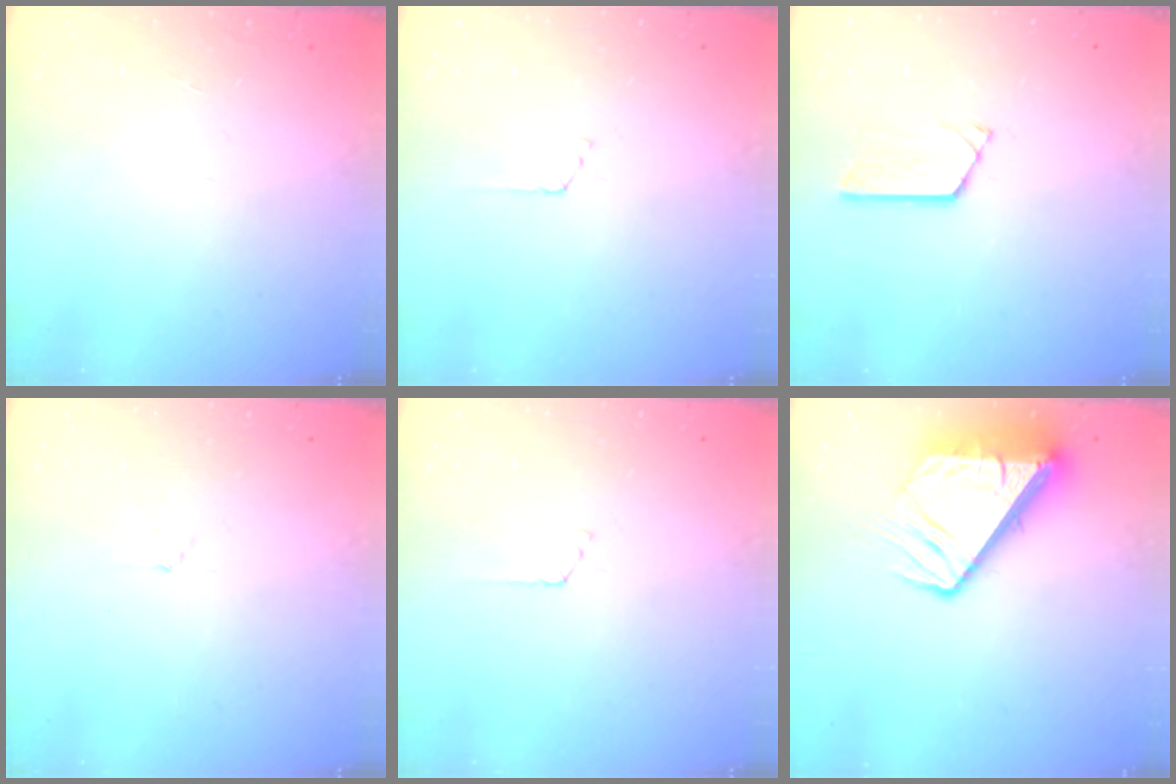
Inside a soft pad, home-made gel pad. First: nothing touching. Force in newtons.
{"total": 1.7, "press": 1.7, "slide": 0.3}
{"total": 3.0, "press": 3.0, "slide": 0.2}
{"total": 0.9, "press": 0.9, "slide": 0.2}
{"total": 1.7, "press": 1.7, "slide": 0.3}
{"total": 11.7, "press": 11.6, "slide": 1.2}